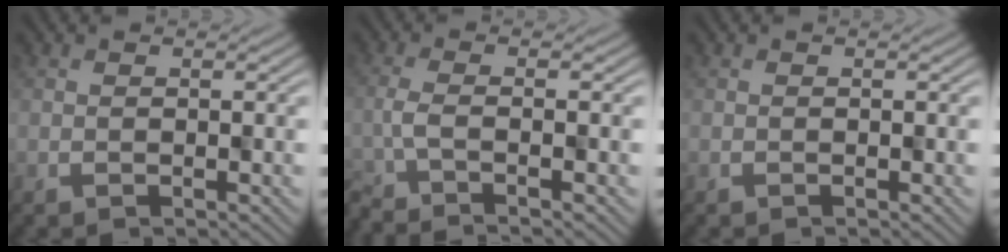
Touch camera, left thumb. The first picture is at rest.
{"total": 3.9, "force": [-2.9, 0.7, 2.5], "torque": [-0.046, -0.008, -0.062]}
{"total": 0.0}